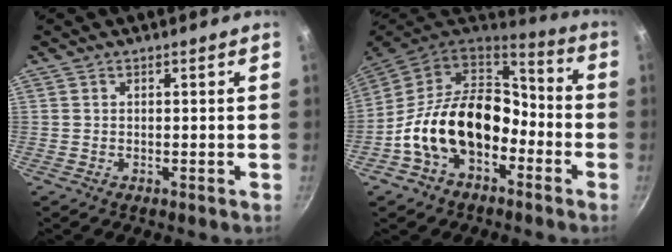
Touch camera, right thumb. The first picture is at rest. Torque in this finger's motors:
{"motor_torque": [2.42, 2.25, 1.39, -1.38, 0.31]}